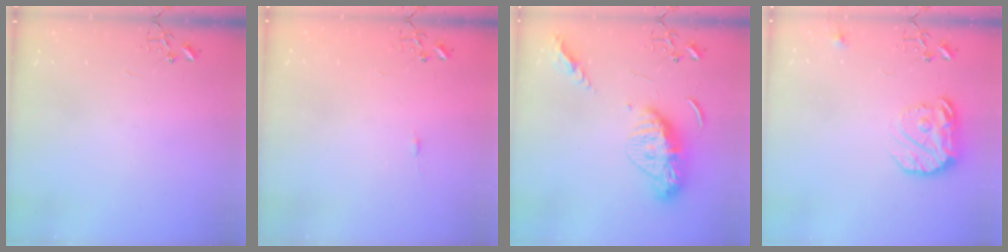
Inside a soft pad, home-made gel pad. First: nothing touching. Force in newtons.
{"total": 3.3, "press": 3.3, "slide": 0.4}
{"total": 13.5, "press": 13.5, "slide": 1.2}
{"total": 16.2, "press": 16.1, "slide": 1.4}